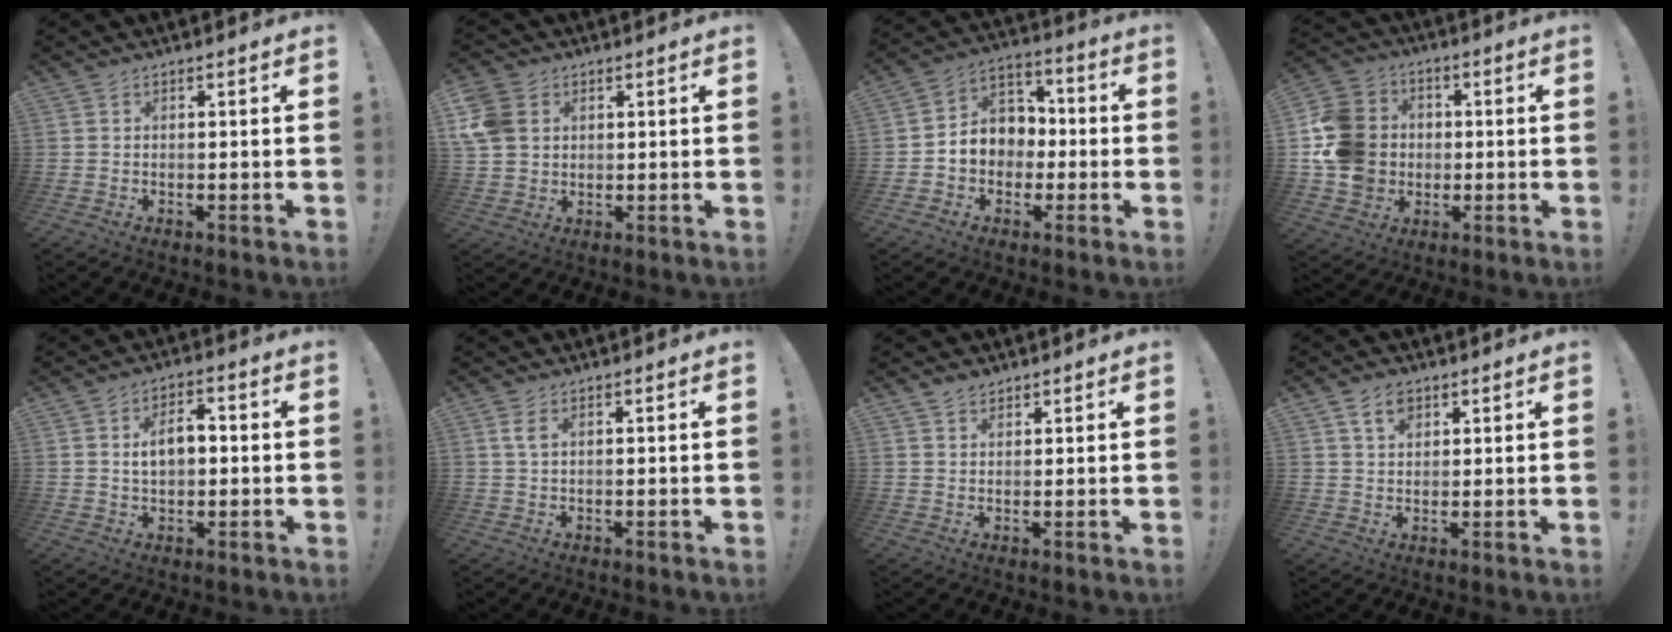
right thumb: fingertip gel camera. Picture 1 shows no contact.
{"total": 9.2, "force": [2.8, 7.3, 4.8], "torque": [-0.102, -0.001, 0.058]}
{"total": 9.8, "force": [-1.4, 9.0, 3.6], "torque": [-0.048, 0.012, -0.017]}
{"total": 16.3, "force": [-0.2, 14.6, 7.4], "torque": [-0.135, 0.012, 0.001]}
{"total": 7.0, "force": [0.4, 4.4, 5.4], "torque": [-0.077, 0.008, 0.003]}
{"total": 3.2, "force": [1.3, 1.7, 2.5], "torque": [-0.045, 0.003, 0.022]}
{"total": 2.6, "force": [2.1, 1.4, 0.6], "torque": [-0.006, -0.011, 0.038]}
{"total": 5.7, "force": [3.2, 3.5, 3.2], "torque": [-0.055, -0.005, 0.058]}